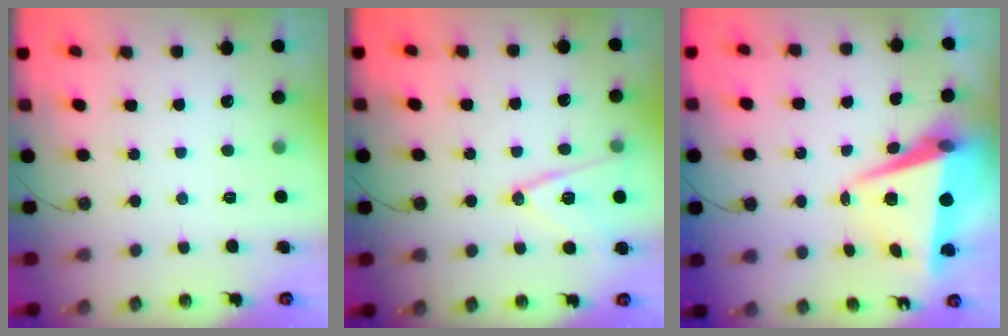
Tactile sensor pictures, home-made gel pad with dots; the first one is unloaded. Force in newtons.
{"total": 13.4, "press": 13.0, "slide": 3.5}
{"total": 9.6, "press": 9.3, "slide": 2.7}